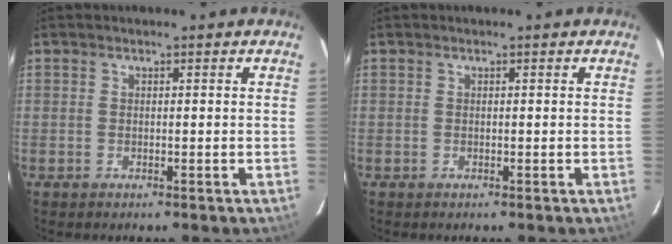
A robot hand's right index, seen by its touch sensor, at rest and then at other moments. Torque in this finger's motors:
{"motor_torque": [-0.01, -0.01, 0.02, 0.00]}